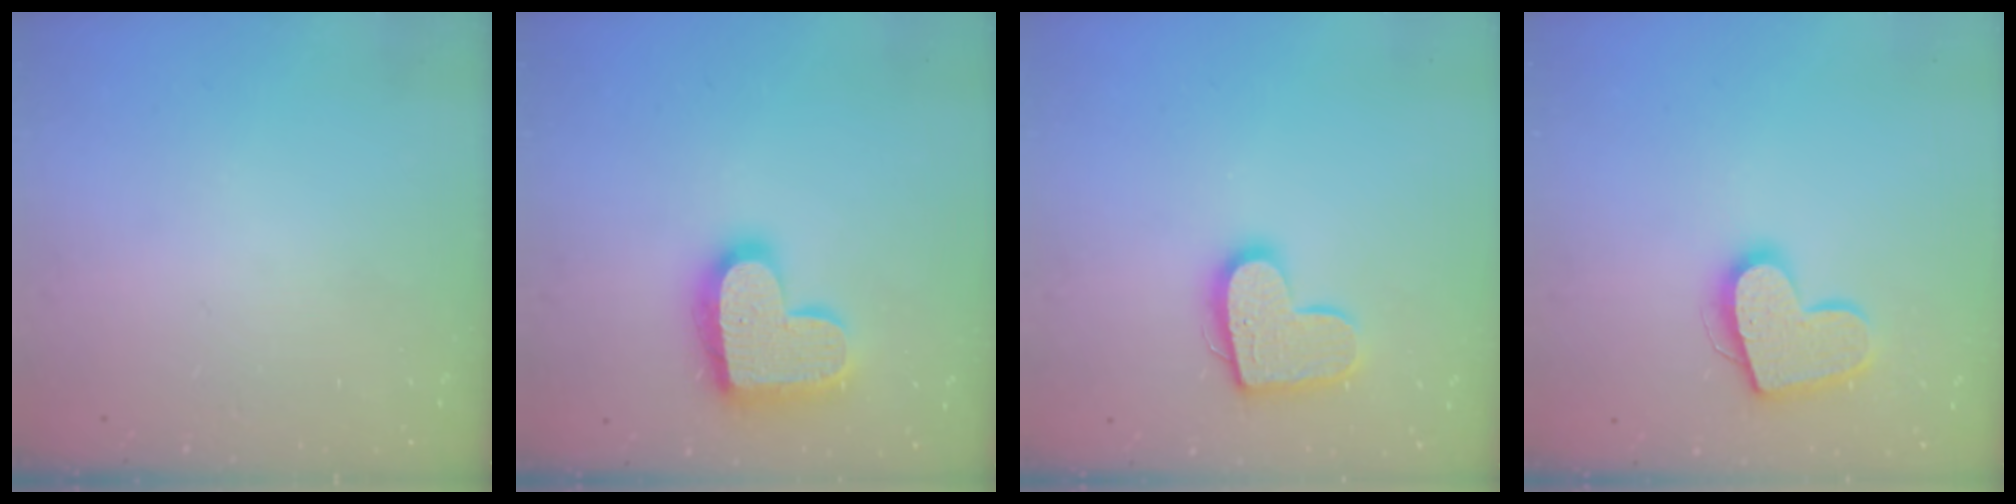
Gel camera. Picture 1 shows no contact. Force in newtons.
{"total": 18.7, "press": 18.7, "slide": 1.2}
{"total": 14.5, "press": 14.5, "slide": 0.8}
{"total": 14.9, "press": 14.9, "slide": 1.0}